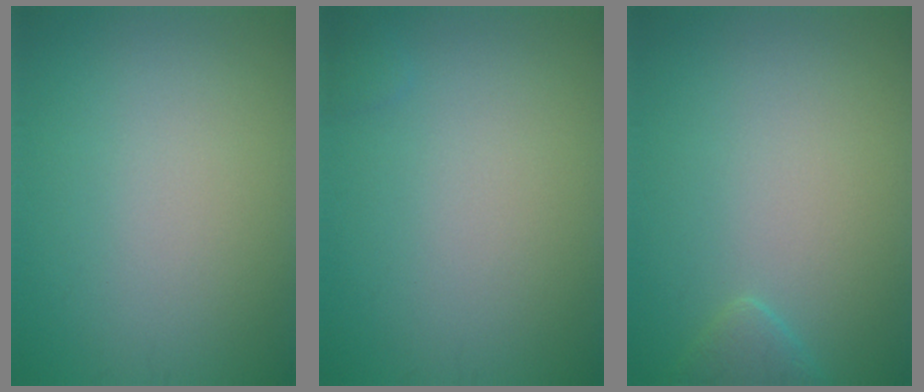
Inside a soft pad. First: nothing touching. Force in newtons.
{"total": 0.9, "press": 0.9, "slide": 0.2}
{"total": 1.6, "press": 1.6, "slide": 0.1}